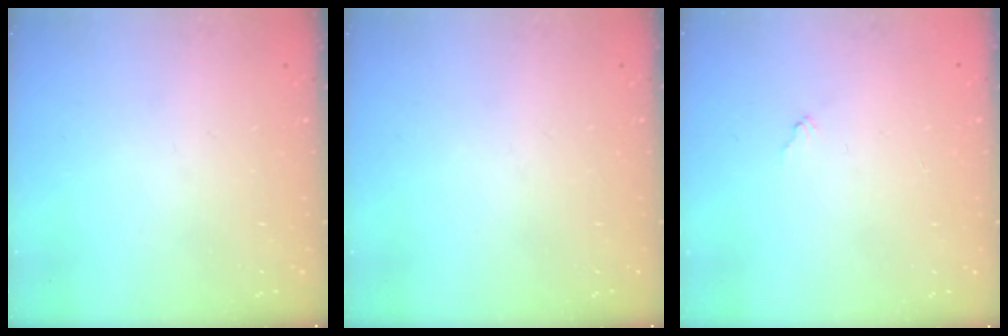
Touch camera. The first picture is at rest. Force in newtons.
{"total": 0.0}
{"total": 3.4, "press": 3.4, "slide": 0.3}